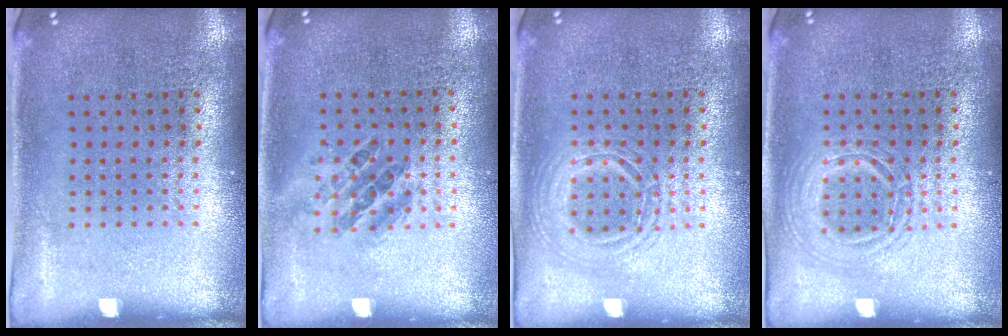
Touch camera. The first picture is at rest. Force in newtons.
{"total": 0.9, "press": 0.7, "slide": 0.4}
{"total": 1.2, "press": 1.2, "slide": 0.1}
{"total": 1.2, "press": 1.2, "slide": 0.1}